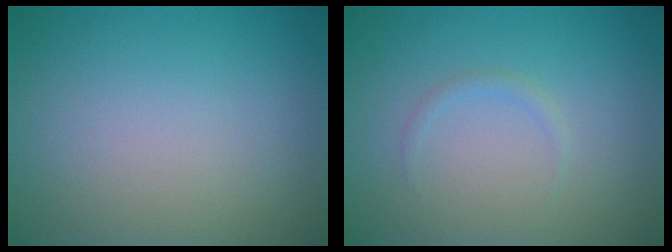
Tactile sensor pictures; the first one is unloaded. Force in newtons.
{"total": 0.7, "press": 0.7, "slide": 0.1}